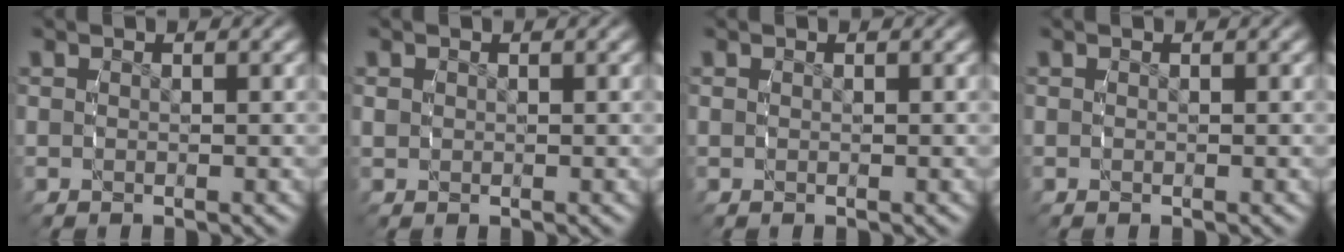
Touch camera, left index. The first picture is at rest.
{"total": 1.1, "force": [0.1, 1.1, 0.2], "torque": [-0.008, -0.006, 0.006]}
{"total": 0.0}
{"total": 0.0}